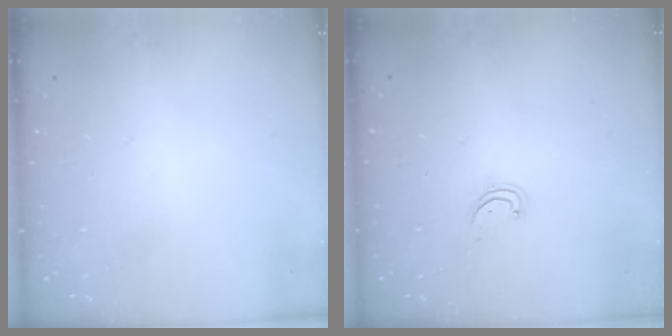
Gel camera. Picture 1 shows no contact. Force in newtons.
{"total": 1.9, "press": 1.9, "slide": 0.2}